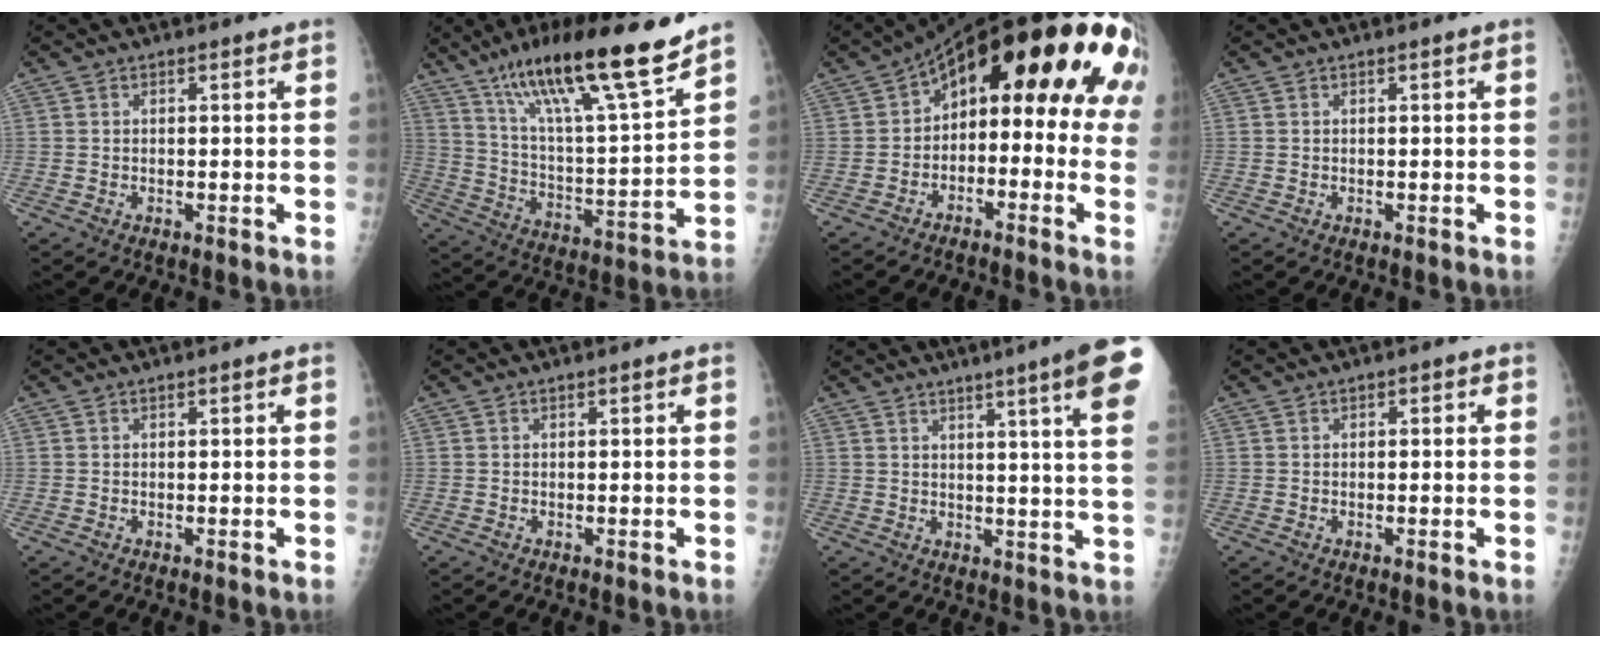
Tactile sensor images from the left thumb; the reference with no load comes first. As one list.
[{"total": 22.1, "force": [15.7, 2.8, 15.2], "torque": [-0.235, -0.068, 0.272]}, {"total": 23.3, "force": [4.4, 11.6, 19.7], "torque": [-0.241, 0.053, 0.051]}, {"total": 0.0}, {"total": 0.0}, {"total": 0.0}, {"total": 14.6, "force": [8.2, 0.0, 12.0], "torque": [-0.149, -0.027, 0.085]}, {"total": 0.9, "force": [0.1, 0.5, 0.7], "torque": [-0.004, 0.003, -0.003]}]